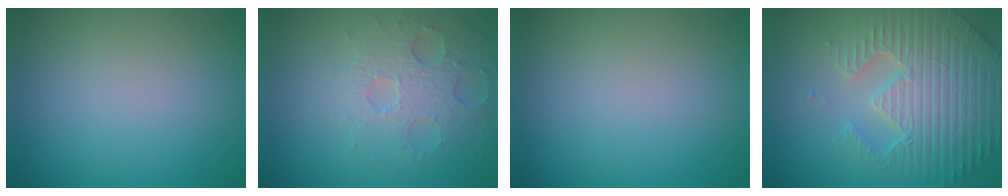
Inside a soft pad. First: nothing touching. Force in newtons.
{"total": 3.6, "press": 3.2, "slide": 1.6}
{"total": 0.0}
{"total": 5.3, "press": 5.1, "slide": 1.5}